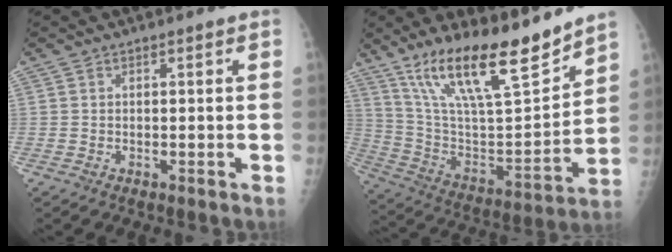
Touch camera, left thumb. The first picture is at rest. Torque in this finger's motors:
{"motor_torque": [1.07, 0.72, 1.46, -1.31, 0.15]}